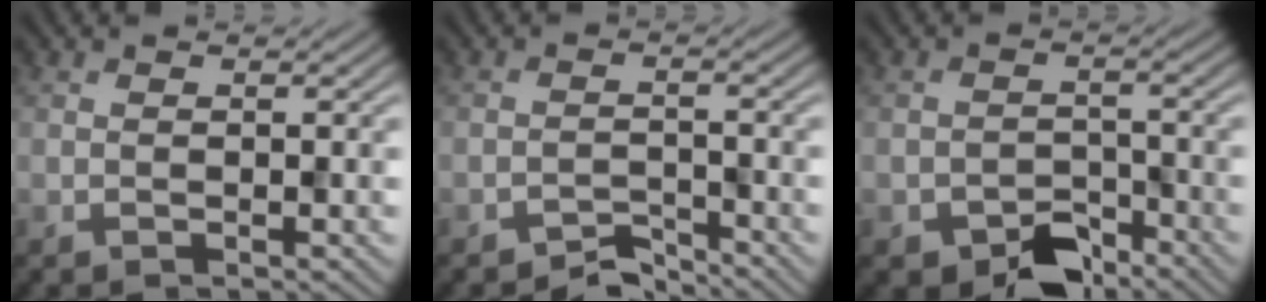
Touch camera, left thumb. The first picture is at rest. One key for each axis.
{"total": 2.5, "fx": -2.4, "fy": 0.4, "fz": 0.5, "tx": -0.003, "ty": 0.005, "tz": -0.050}
{"total": 4.6, "fx": -3.3, "fy": 2.5, "fz": 1.9, "tx": -0.031, "ty": -0.002, "tz": -0.062}